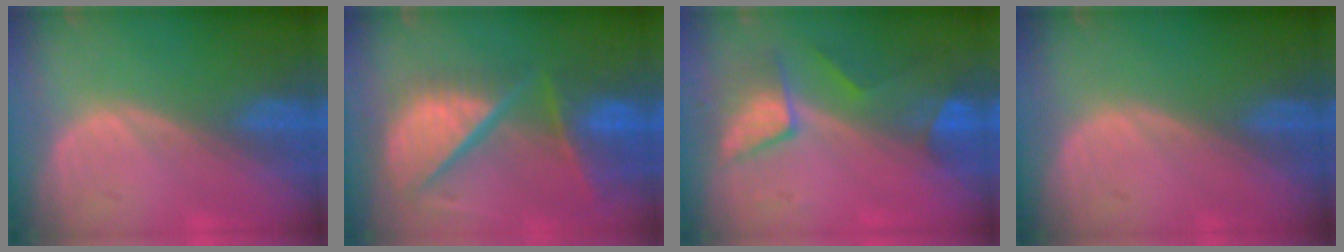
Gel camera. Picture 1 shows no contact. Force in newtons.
{"total": 12.0, "press": 10.0, "slide": 6.6}
{"total": 7.5, "press": 6.9, "slide": 3.0}
{"total": 0.0}